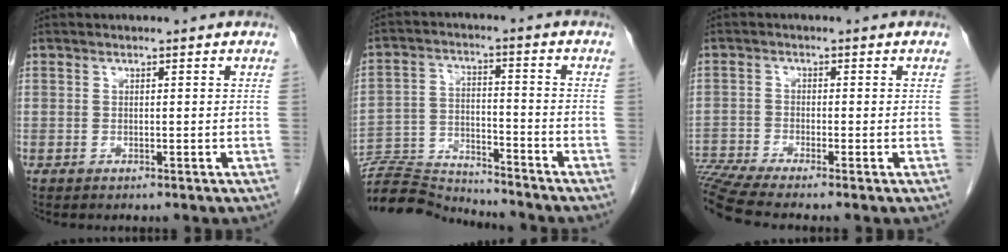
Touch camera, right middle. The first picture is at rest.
{"total": 11.7, "force": [-11.6, 0.0, 0.7], "torque": [-0.010, 0.013, -0.206]}
{"total": 6.7, "force": [-5.8, -1.5, 3.0], "torque": [-0.062, -0.011, -0.106]}